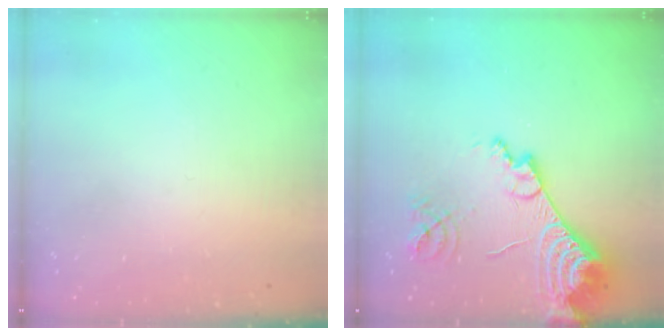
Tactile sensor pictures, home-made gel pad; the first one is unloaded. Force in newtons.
{"total": 16.4, "press": 16.3, "slide": 2.1}